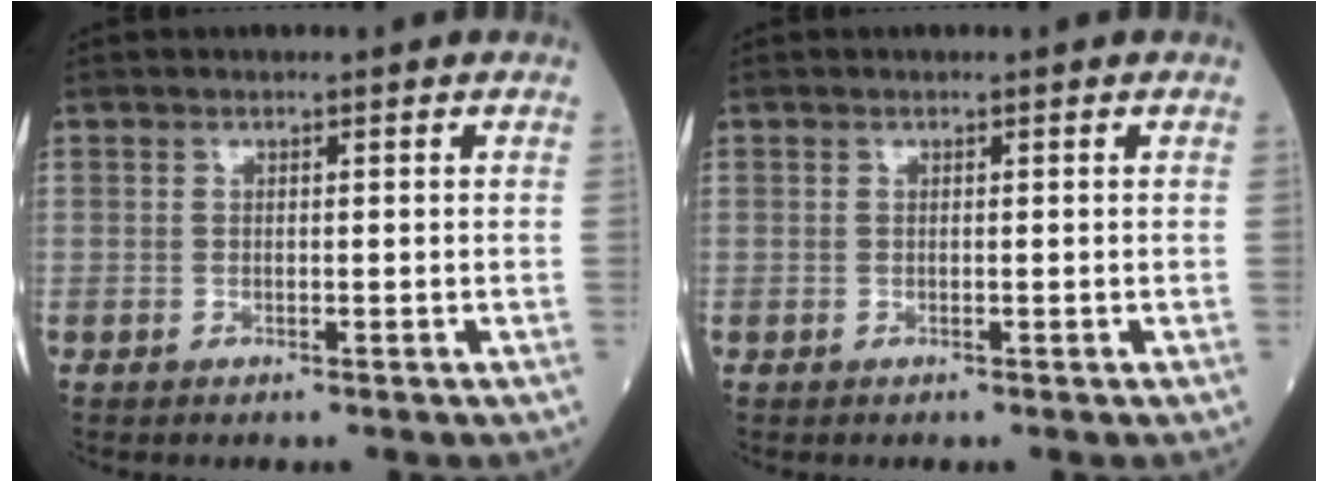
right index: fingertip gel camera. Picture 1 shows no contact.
{"total": 0.0}